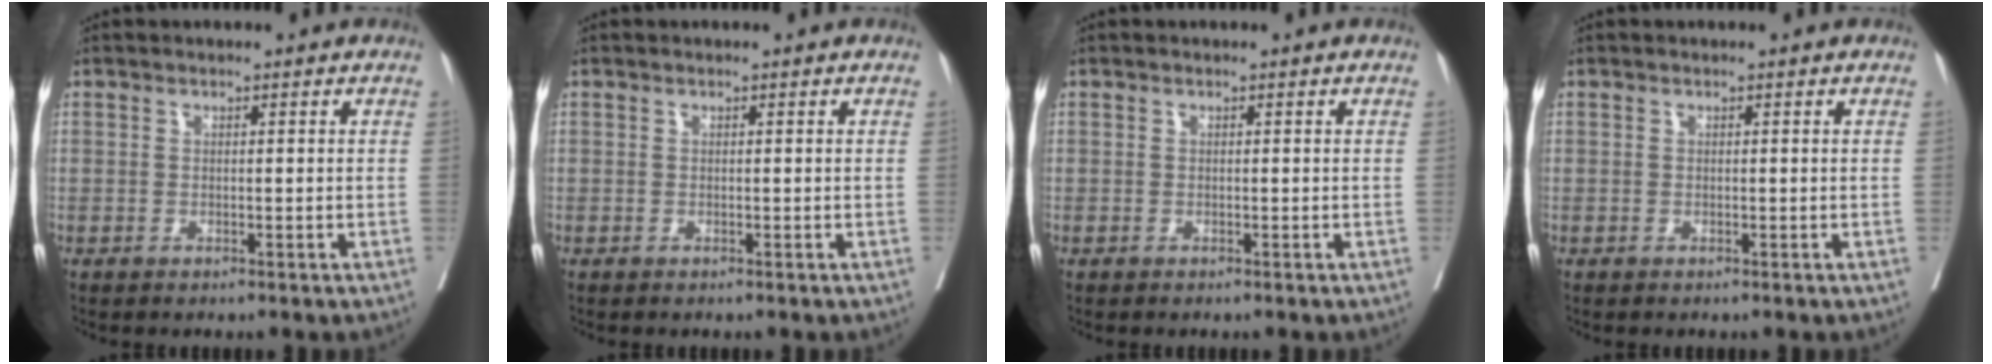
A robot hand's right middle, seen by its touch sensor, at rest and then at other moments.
{"total": 0.0}
{"total": 0.0}
{"total": 0.0}